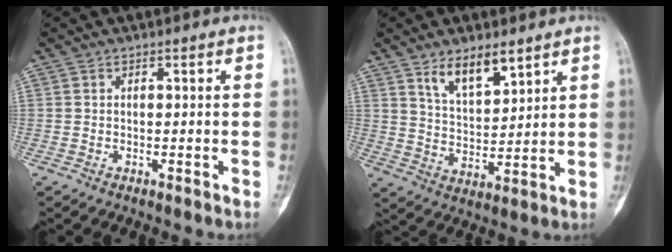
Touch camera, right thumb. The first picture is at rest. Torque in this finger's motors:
{"motor_torque": [-0.94, 1.08, 0.52, 0.34, 0.02]}